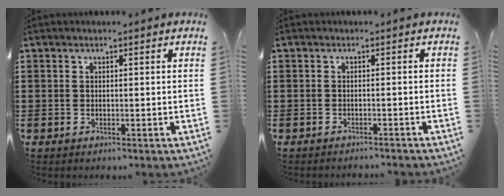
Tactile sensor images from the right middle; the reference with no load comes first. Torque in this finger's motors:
{"motor_torque": [0.01, -0.01, -0.02, 0.00]}